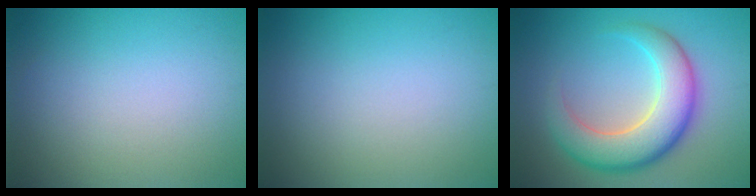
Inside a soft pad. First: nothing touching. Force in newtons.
{"total": 0.0}
{"total": 7.3, "press": 7.2, "slide": 0.6}